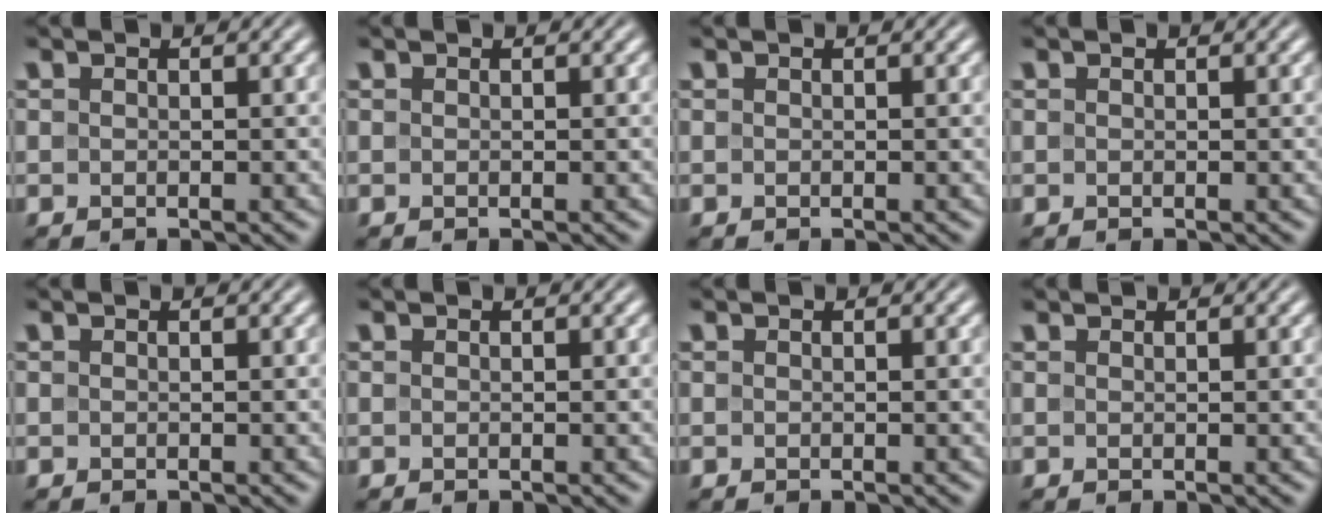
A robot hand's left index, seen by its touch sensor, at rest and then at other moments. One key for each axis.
{"total": 0.0}
{"total": 0.0}
{"total": 0.0}
{"total": 0.0}
{"total": 0.0}
{"total": 0.0}
{"total": 0.6, "fx": 0.6, "fy": 0.1, "fz": 0.1, "tx": -0.004, "ty": -0.001, "tz": 0.007}